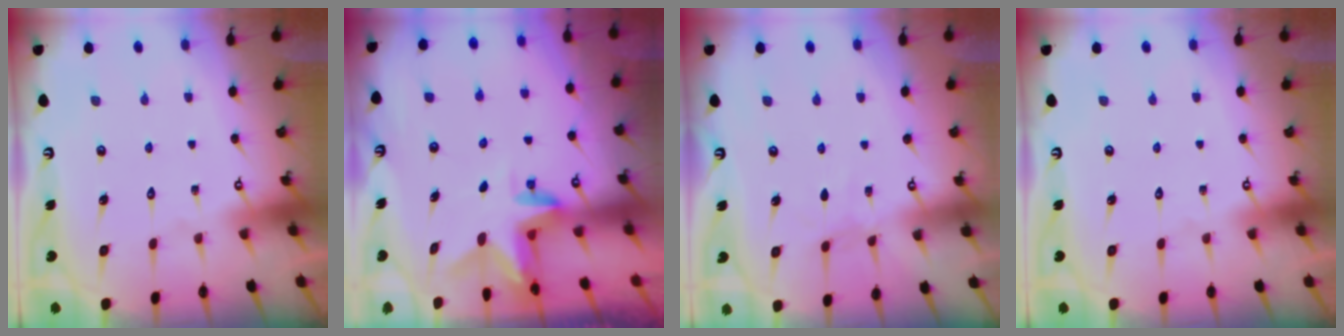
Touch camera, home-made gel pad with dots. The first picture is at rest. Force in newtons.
{"total": 3.0, "press": 3.0, "slide": 0.3}
{"total": 2.9, "press": 2.8, "slide": 0.4}
{"total": 0.0}